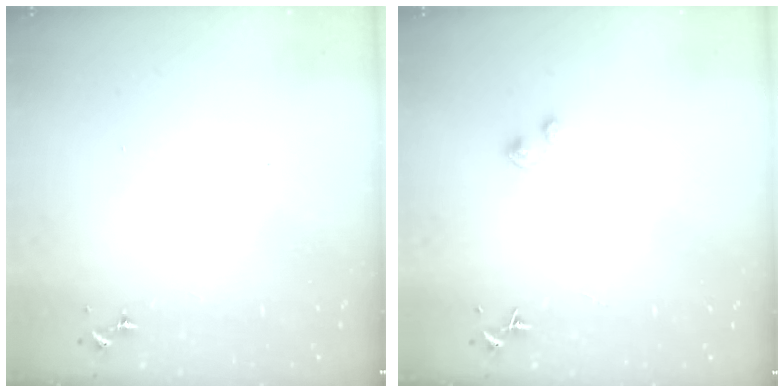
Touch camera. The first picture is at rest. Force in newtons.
{"total": 1.5, "press": 1.5, "slide": 0.4}